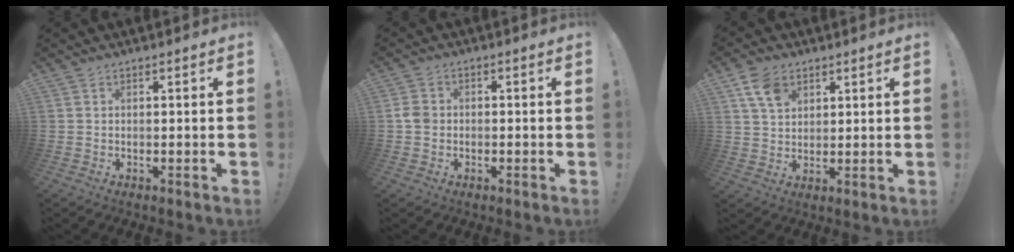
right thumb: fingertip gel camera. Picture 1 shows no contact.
{"total": 3.7, "force": [-1.2, 2.8, 2.1], "torque": [-0.049, 0.014, -0.021]}
{"total": 8.5, "force": [4.4, 5.8, 4.5], "torque": [-0.080, -0.006, 0.086]}